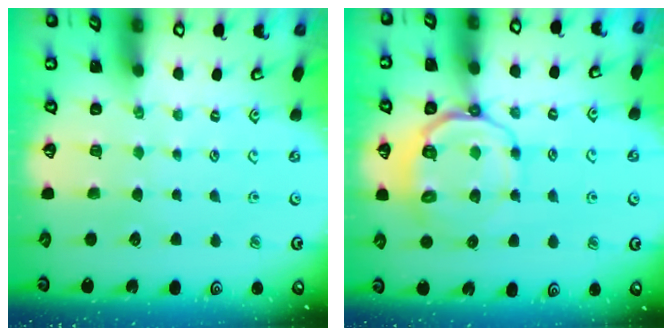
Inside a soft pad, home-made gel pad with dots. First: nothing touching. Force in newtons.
{"total": 9.0, "press": 8.8, "slide": 2.1}